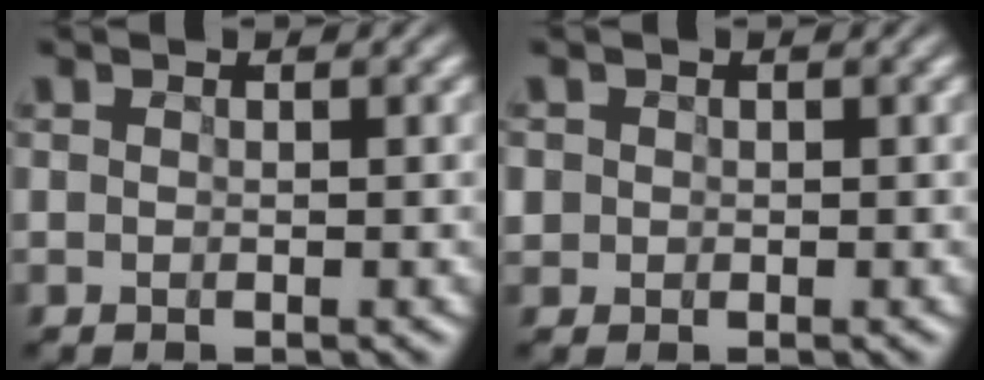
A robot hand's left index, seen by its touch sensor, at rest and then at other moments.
{"total": 2.7, "force": [0.2, 2.6, 0.7], "torque": [-0.023, 0.027, -0.003]}